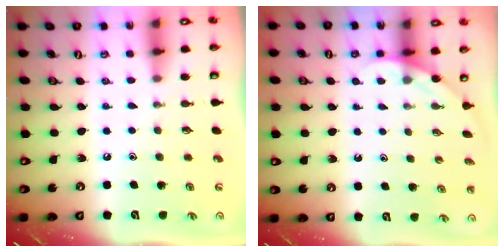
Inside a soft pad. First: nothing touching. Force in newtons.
{"total": 2.2, "press": 2.2, "slide": 0.0}